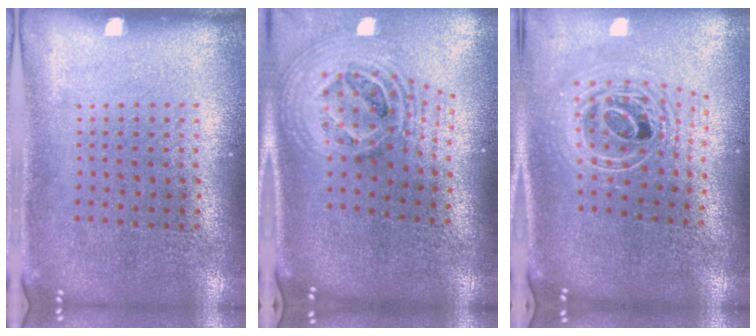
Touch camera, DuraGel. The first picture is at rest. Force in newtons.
{"total": 2.3, "press": 1.6, "slide": 1.6}
{"total": 2.5, "press": 1.8, "slide": 1.6}